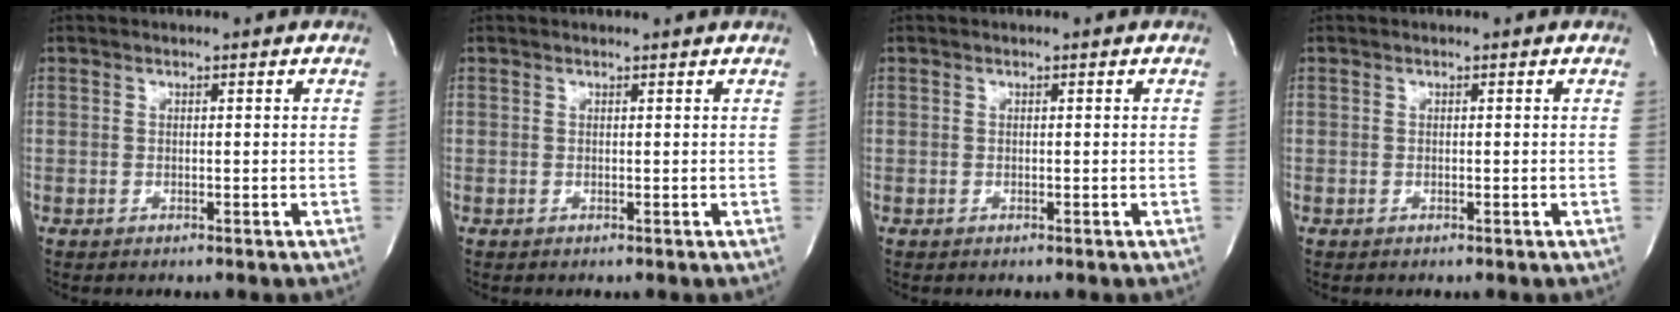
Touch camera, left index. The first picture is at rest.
{"total": 1.1, "force": [1.1, -0.3, 0.1], "torque": [-0.006, -0.003, 0.012]}
{"total": 0.0}
{"total": 0.0}